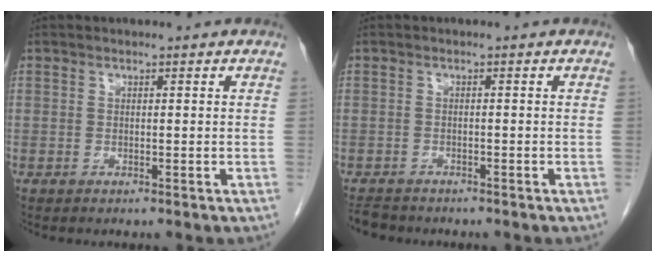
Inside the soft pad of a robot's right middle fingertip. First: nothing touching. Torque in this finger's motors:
{"motor_torque": [0.02, -0.01, -0.03, -0.01]}